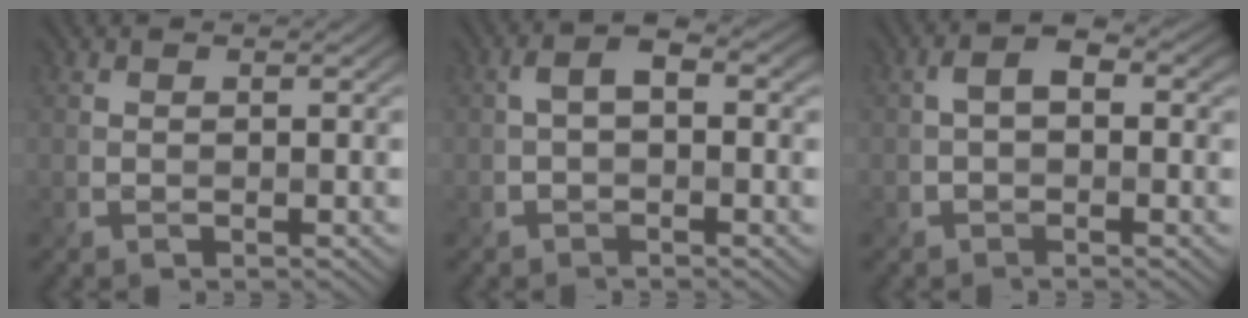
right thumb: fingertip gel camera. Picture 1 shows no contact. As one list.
[{"total": 3.2, "force": [0.1, 1.9, 2.5], "torque": [-0.051, 0.008, -0.002]}, {"total": 2.9, "force": [0.0, 2.0, 2.2], "torque": [-0.041, 0.006, -0.004]}]